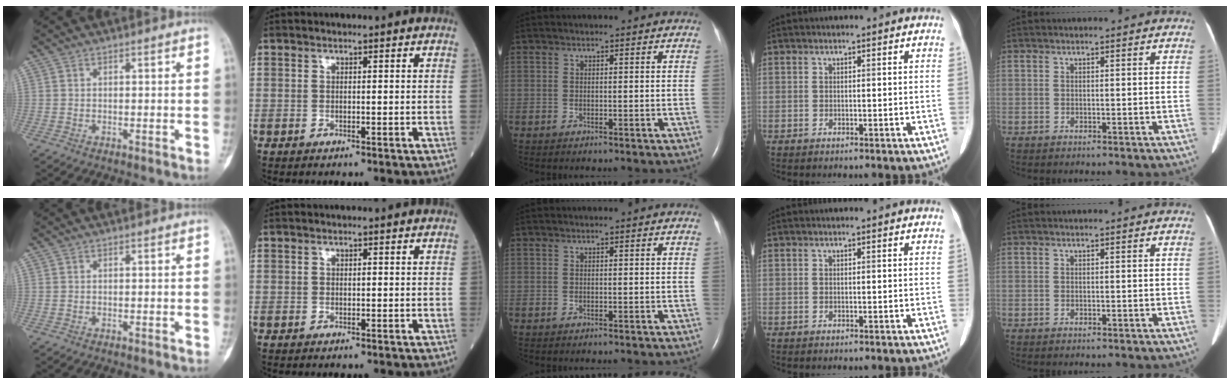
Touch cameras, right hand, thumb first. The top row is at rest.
{"index": {"total": 0.5, "force": [0.0, 0.3, 0.4], "torque": [-0.009, 0.000, 0.000]}}